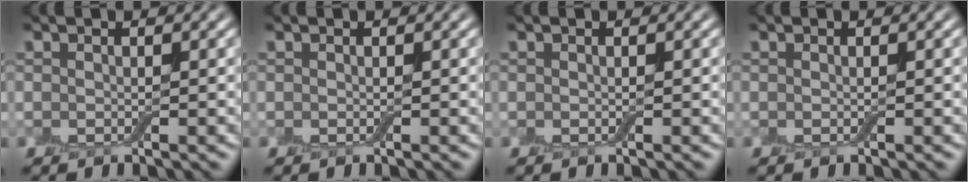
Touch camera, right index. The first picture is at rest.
{"total": 0.0}
{"total": 0.0}
{"total": 0.0}